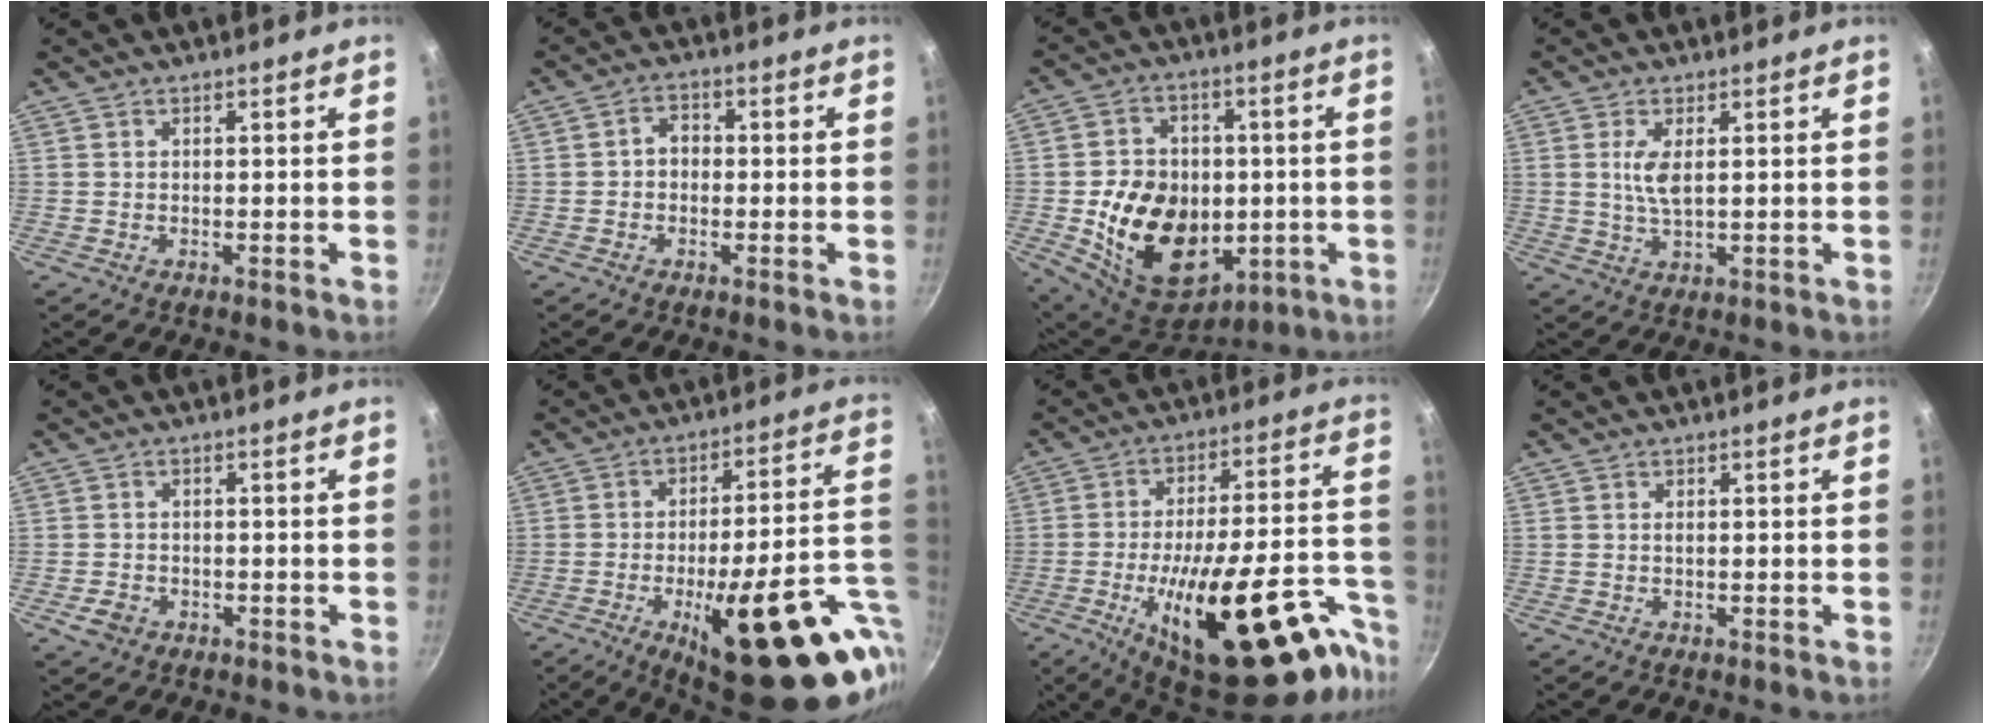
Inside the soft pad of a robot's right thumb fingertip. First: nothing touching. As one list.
[{"total": 3.3, "force": [-0.4, 2.7, 2.0], "torque": [-0.015, 0.011, -0.013]}, {"total": 20.7, "force": [-2.5, 15.5, 13.4], "torque": [-0.197, 0.006, -0.021]}, {"total": 4.6, "force": [1.0, 1.8, 4.2], "torque": [-0.084, -0.005, 0.021]}, {"total": 3.2, "force": [-1.5, 2.5, 1.4], "torque": [-0.025, 0.014, -0.022]}, {"total": 28.1, "force": [-9.1, 8.9, 25.1], "torque": [-0.296, 0.010, -0.114]}, {"total": 32.5, "force": [-16.3, 11.5, 25.6], "torque": [-0.321, 0.070, -0.235]}, {"total": 0.5, "force": [0.1, 0.3, 0.4], "torque": [-0.007, 0.001, 0.001]}]